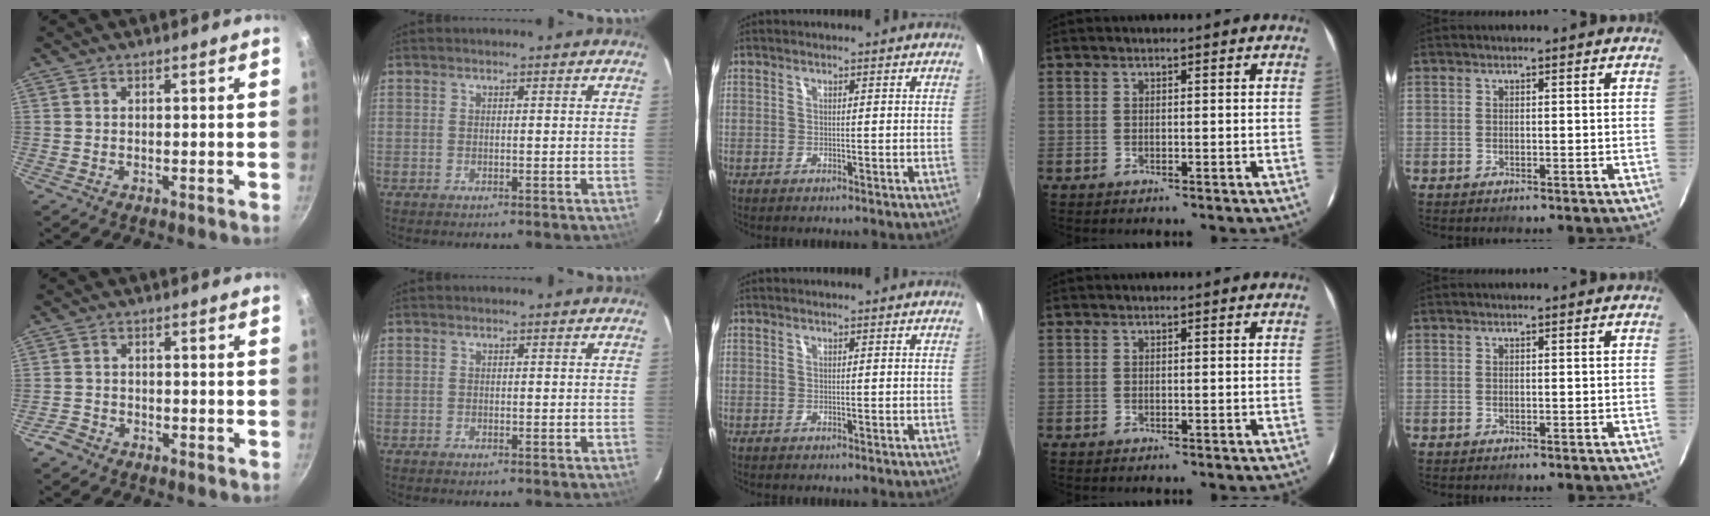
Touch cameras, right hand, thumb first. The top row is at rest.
{"thumb": {"total": 2.3, "force": [-1.8, 1.3, 0.5], "torque": [-0.010, 0.017, -0.033]}}